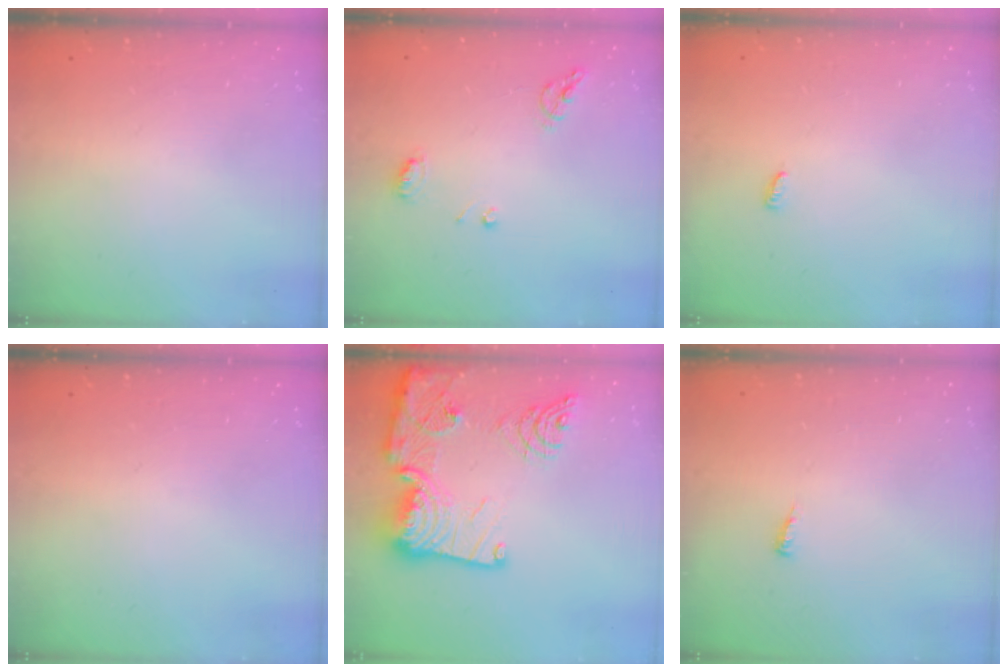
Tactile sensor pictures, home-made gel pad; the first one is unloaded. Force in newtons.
{"total": 7.5, "press": 7.4, "slide": 0.9}
{"total": 3.5, "press": 3.4, "slide": 0.6}
{"total": 0.0}
{"total": 25.2, "press": 25.1, "slide": 2.6}
{"total": 4.9, "press": 4.9, "slide": 0.5}